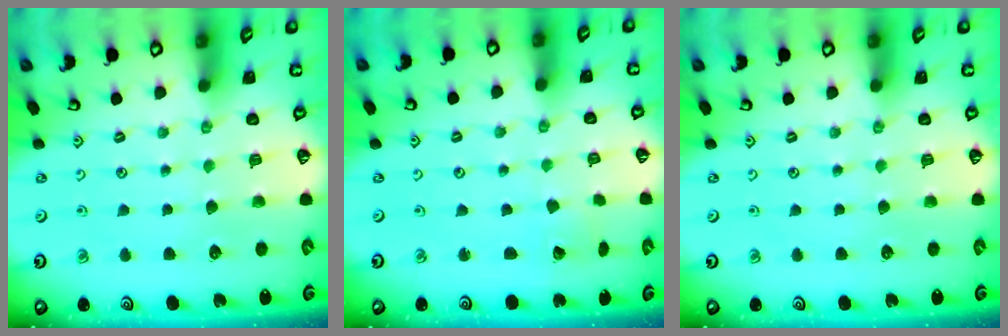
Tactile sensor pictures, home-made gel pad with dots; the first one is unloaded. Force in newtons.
{"total": 1.2, "press": 1.2, "slide": 0.0}
{"total": 0.0}